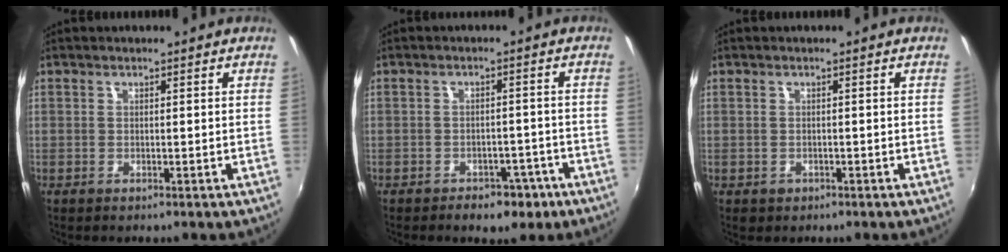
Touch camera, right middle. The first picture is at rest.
{"total": 6.2, "force": [-4.2, 3.7, 2.6], "torque": [-0.054, 0.002, -0.042]}
{"total": 1.5, "force": [-0.6, 1.3, 0.4], "torque": [-0.010, -0.005, -0.008]}